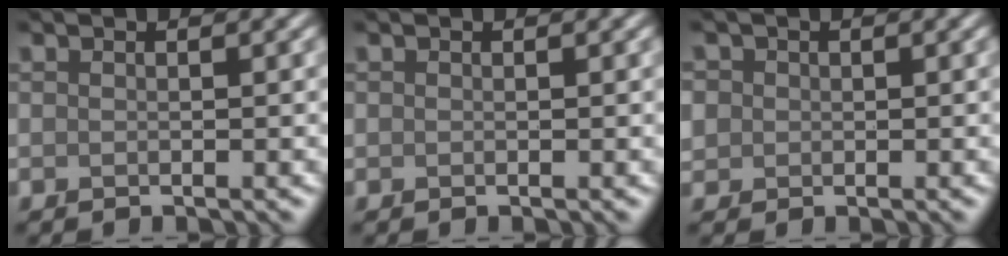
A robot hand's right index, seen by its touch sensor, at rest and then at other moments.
{"total": 0.0}
{"total": 2.4, "force": [0.4, 2.2, 0.7], "torque": [-0.018, 0.013, 0.005]}